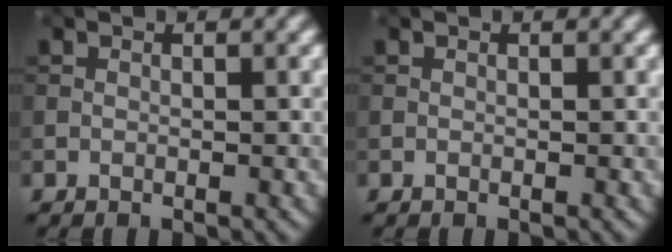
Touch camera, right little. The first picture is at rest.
{"total": 0.0}